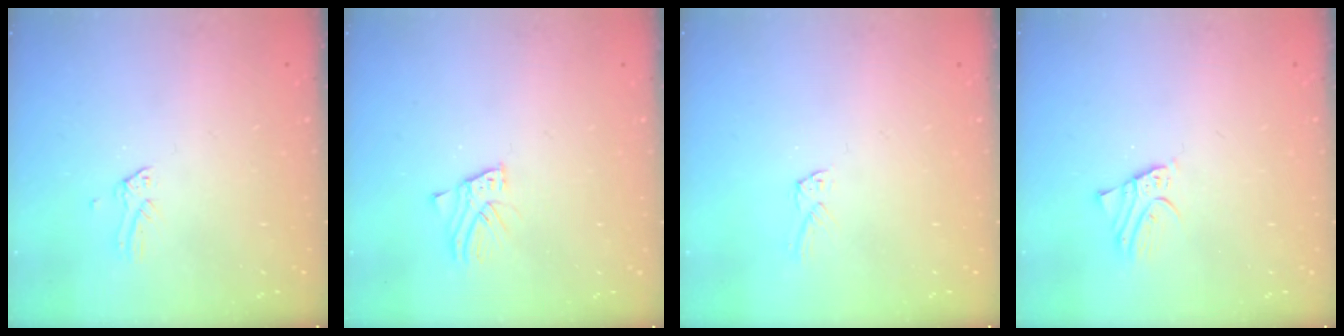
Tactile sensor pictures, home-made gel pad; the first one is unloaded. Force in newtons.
{"total": 3.8, "press": 3.8, "slide": 0.2}
{"total": 1.8, "press": 1.7, "slide": 0.1}
{"total": 2.0, "press": 2.0, "slide": 0.1}